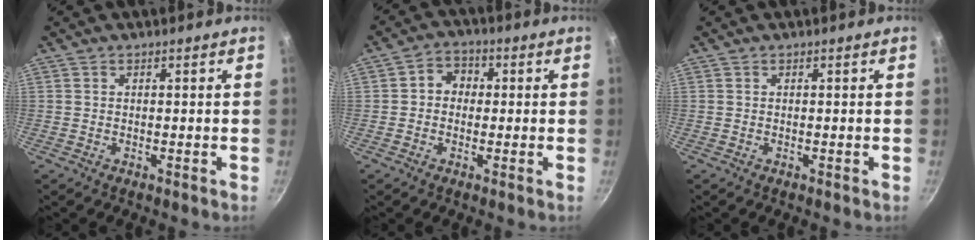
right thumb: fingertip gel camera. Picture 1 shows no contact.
{"total": 4.7, "force": [0.2, 4.1, 2.4], "torque": [-0.013, 0.009, -0.010]}
{"total": 0.0}